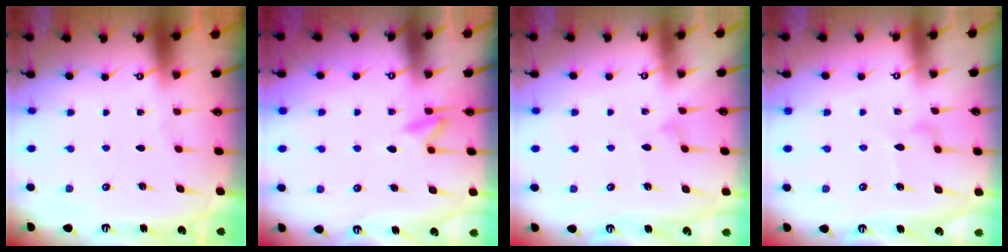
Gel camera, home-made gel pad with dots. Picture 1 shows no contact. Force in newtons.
{"total": 9.3, "press": 9.2, "slide": 1.3}
{"total": 6.1, "press": 6.1, "slide": 0.3}
{"total": 7.5, "press": 7.5, "slide": 0.4}